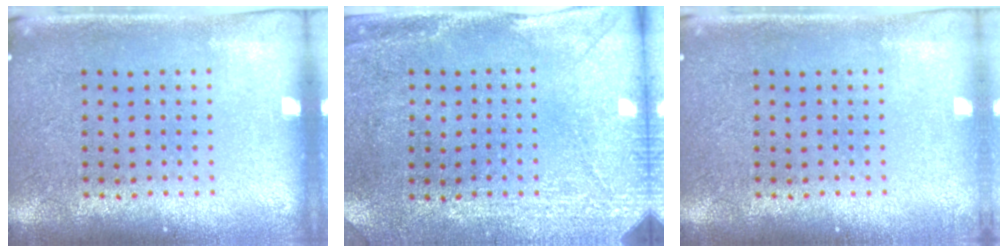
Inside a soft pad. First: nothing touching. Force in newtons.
{"total": 2.9, "press": 2.5, "slide": 1.5}
{"total": 0.8, "press": 0.7, "slide": 0.4}